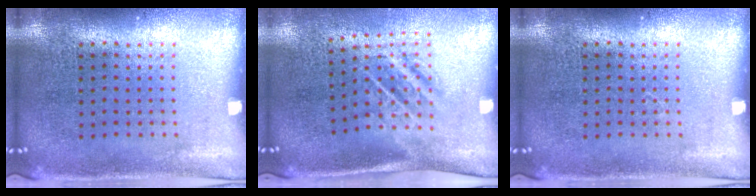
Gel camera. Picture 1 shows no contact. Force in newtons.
{"total": 1.8, "press": 1.2, "slide": 1.4}
{"total": 0.0}